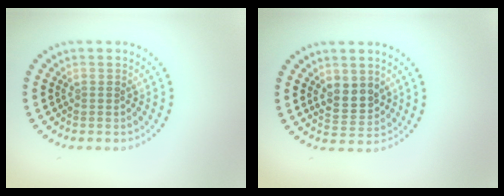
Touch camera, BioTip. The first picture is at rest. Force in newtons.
{"total": 2.7, "press": 2.6, "slide": 0.8}